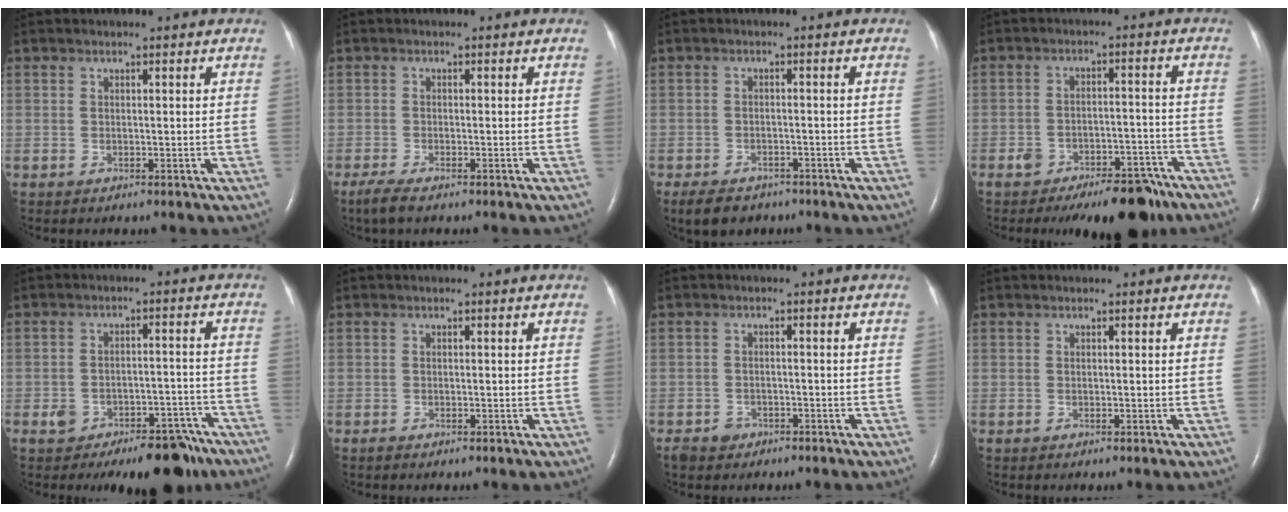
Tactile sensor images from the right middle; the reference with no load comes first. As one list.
[{"total": 3.0, "force": [-2.2, 0.5, 1.9], "torque": [-0.045, -0.010, -0.040]}, {"total": 6.1, "force": [-4.7, 3.2, 2.2], "torque": [-0.032, -0.001, -0.067]}, {"total": 10.9, "force": [-8.5, 4.0, 5.5], "torque": [-0.061, 0.016, -0.125]}, {"total": 10.2, "force": [-7.7, 4.4, 5.1], "torque": [-0.050, 0.023, -0.110]}, {"total": 0.0}, {"total": 2.5, "force": [-1.8, 1.6, 0.5], "torque": [-0.015, 0.004, -0.026]}, {"total": 0.0}]